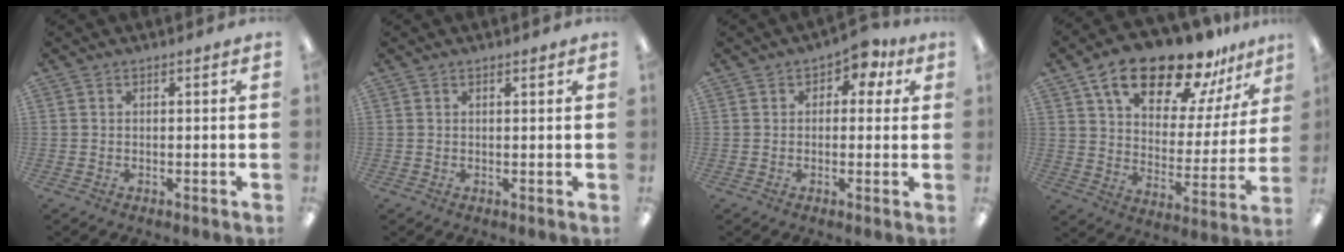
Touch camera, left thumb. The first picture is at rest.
{"total": 0.7, "force": [0.6, 0.2, 0.4], "torque": [-0.008, 0.001, 0.010]}
{"total": 5.2, "force": [2.2, 3.4, 3.3], "torque": [-0.040, -0.001, 0.033]}
{"total": 21.8, "force": [15.8, 9.1, 12.1], "torque": [-0.202, -0.094, 0.271]}